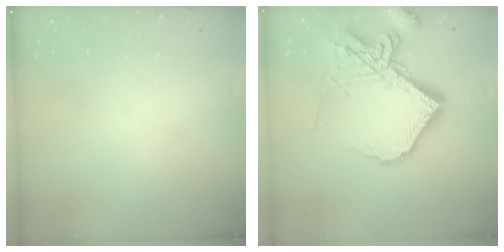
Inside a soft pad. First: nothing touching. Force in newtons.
{"total": 24.1, "press": 23.9, "slide": 2.8}